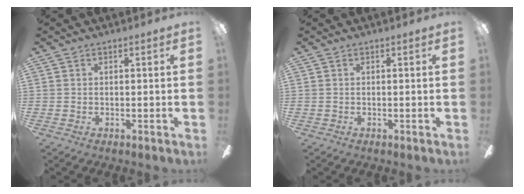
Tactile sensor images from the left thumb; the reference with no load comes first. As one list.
[{"total": 0.0}]